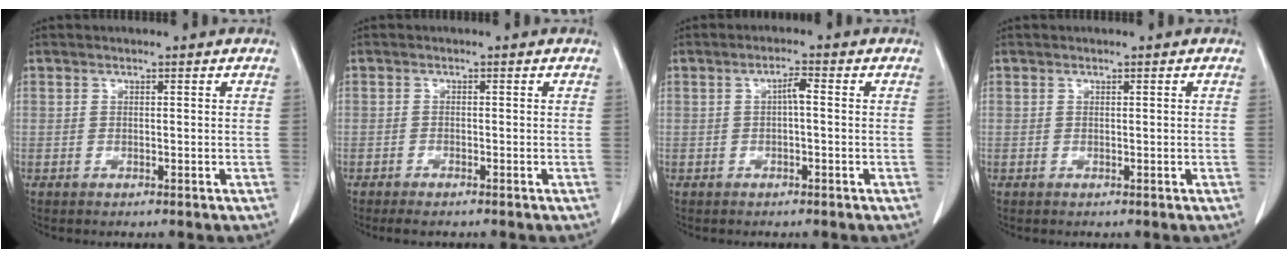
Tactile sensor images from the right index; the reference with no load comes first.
{"total": 1.7, "force": [-1.4, 0.4, 0.9], "torque": [-0.016, -0.004, -0.018]}
{"total": 2.0, "force": [0.0, 0.2, 2.0], "torque": [-0.036, 0.004, 0.000]}
{"total": 0.0}